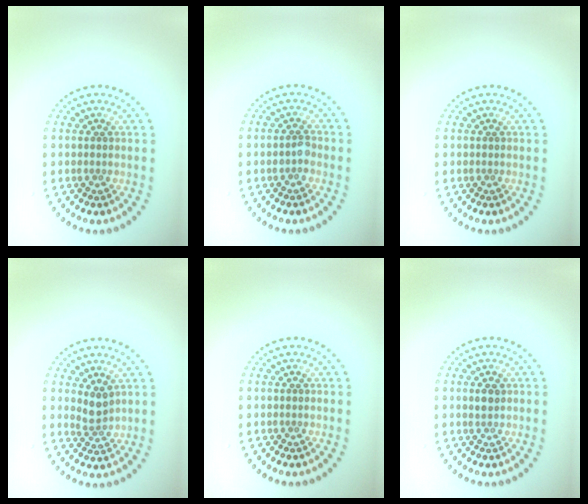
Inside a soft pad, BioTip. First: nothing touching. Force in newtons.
{"total": 1.2, "press": 1.1, "slide": 0.4}
{"total": 0.0}
{"total": 2.0, "press": 1.6, "slide": 1.2}
{"total": 0.0}
{"total": 1.1, "press": 1.0, "slide": 0.3}